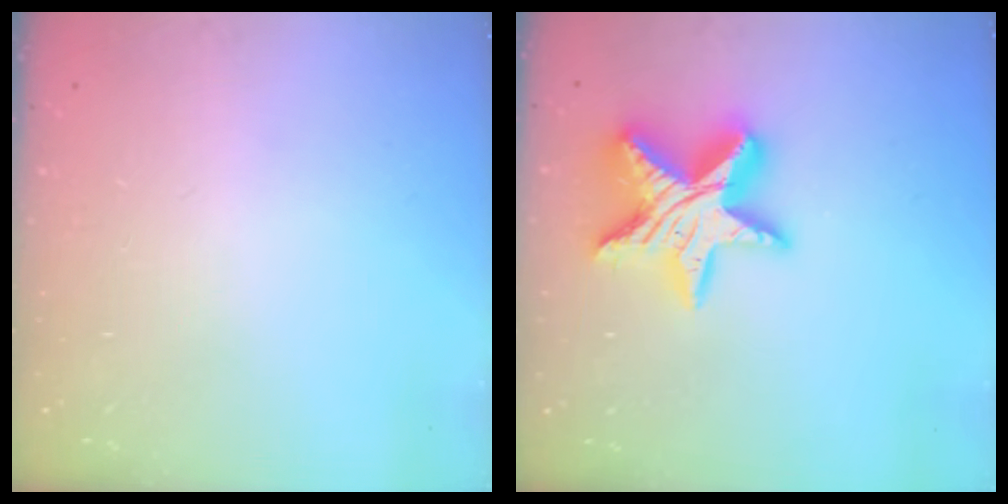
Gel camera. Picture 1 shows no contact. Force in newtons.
{"total": 16.5, "press": 16.5, "slide": 1.2}